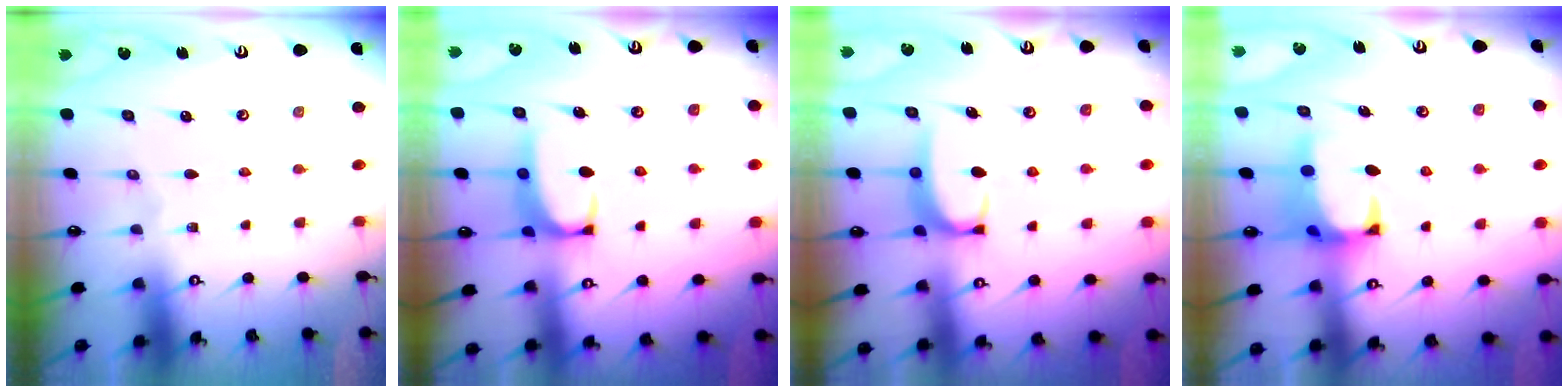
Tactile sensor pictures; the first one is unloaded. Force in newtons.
{"total": 2.4, "press": 2.3, "slide": 0.7}
{"total": 3.4, "press": 3.3, "slide": 0.4}
{"total": 2.6, "press": 2.3, "slide": 1.1}